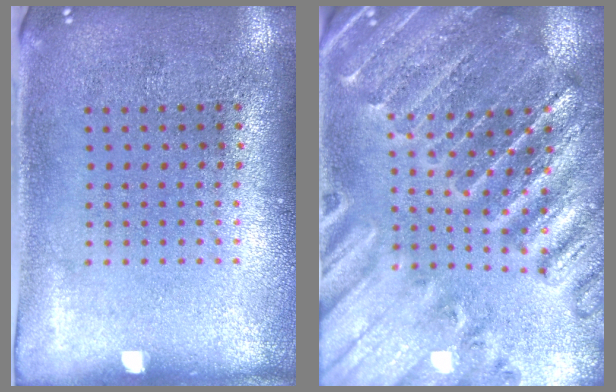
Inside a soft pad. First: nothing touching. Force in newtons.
{"total": 2.8, "press": 2.8, "slide": 0.4}